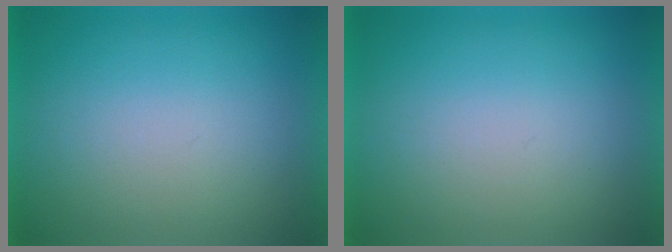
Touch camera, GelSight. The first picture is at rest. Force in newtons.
{"total": 0.0}